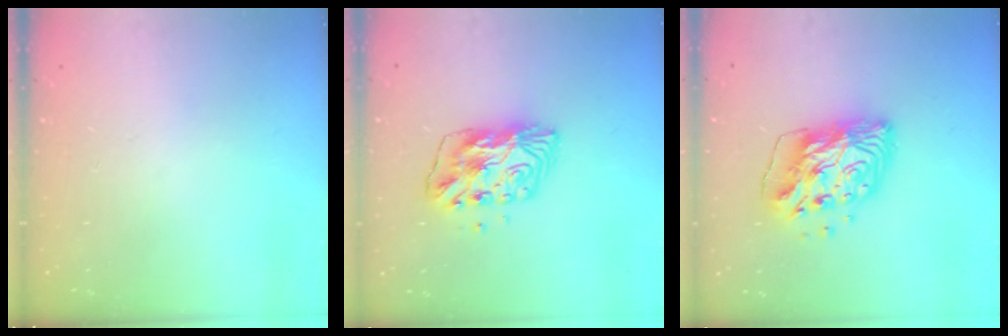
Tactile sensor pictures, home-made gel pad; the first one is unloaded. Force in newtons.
{"total": 9.9, "press": 9.9, "slide": 0.9}
{"total": 14.8, "press": 14.7, "slide": 1.7}